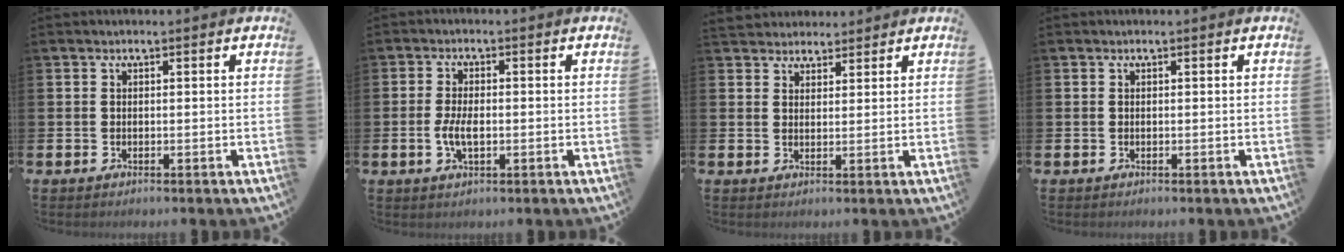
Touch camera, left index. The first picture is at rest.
{"total": 3.5, "force": [-0.6, 1.6, 3.0], "torque": [-0.057, -0.001, -0.014]}
{"total": 3.3, "force": [3.1, 1.3, -0.2], "torque": [0.001, -0.010, 0.056]}
{"total": 0.0}